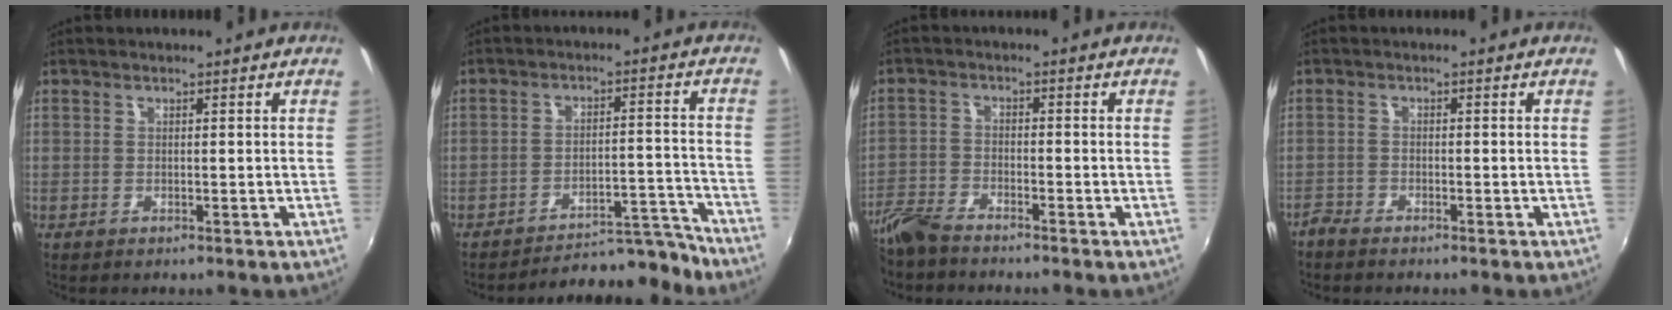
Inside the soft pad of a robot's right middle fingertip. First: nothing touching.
{"total": 12.4, "force": [-12.2, 1.1, 2.0], "torque": [-0.036, 0.032, -0.168]}
{"total": 6.4, "force": [-5.7, 1.4, 2.5], "torque": [-0.063, -0.014, -0.117]}
{"total": 2.1, "force": [-2.0, 0.5, 0.3], "torque": [-0.012, -0.007, -0.045]}